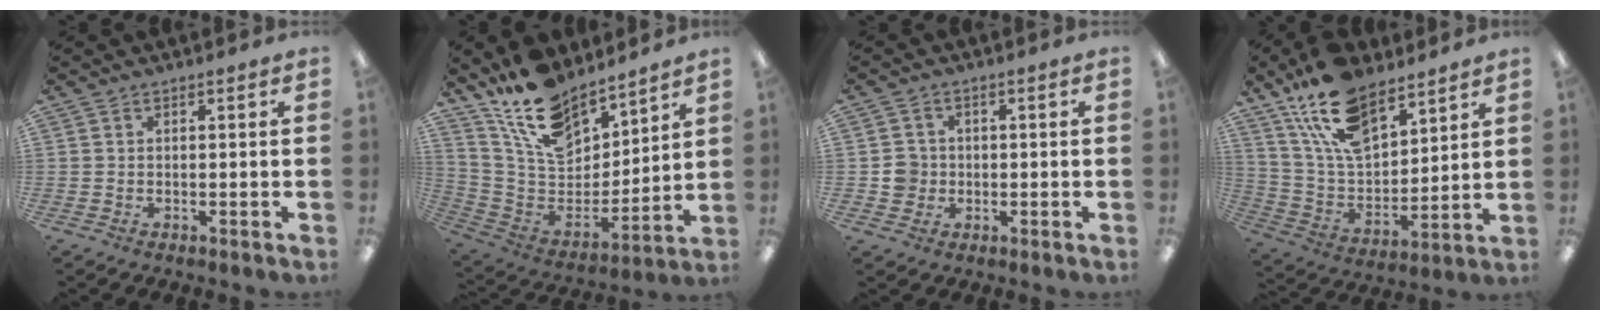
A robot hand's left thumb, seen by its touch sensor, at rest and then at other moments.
{"total": 17.8, "force": [14.0, 8.4, 7.0], "torque": [-0.155, -0.088, 0.260]}
{"total": 4.3, "force": [-0.3, 4.2, 0.8], "torque": [-0.005, 0.004, -0.007]}
{"total": 18.5, "force": [12.7, 9.1, 9.9], "torque": [-0.196, -0.057, 0.233]}